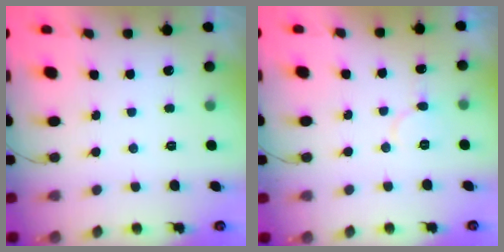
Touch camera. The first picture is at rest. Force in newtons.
{"total": 7.2, "press": 7.2, "slide": 0.5}